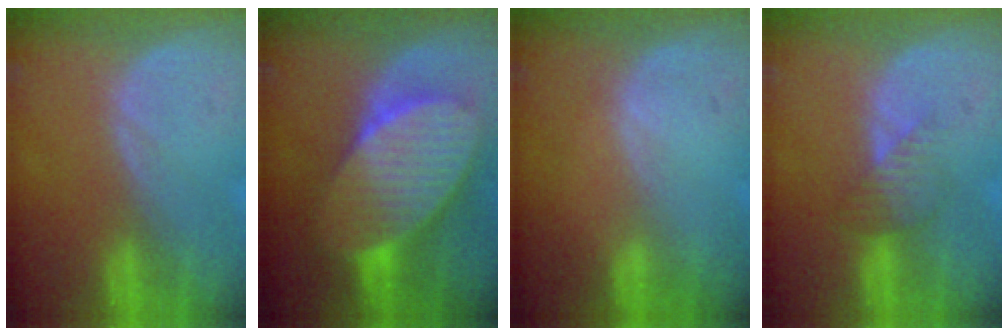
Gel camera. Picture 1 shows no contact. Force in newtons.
{"total": 10.9, "press": 10.9, "slide": 0.6}
{"total": 0.0}
{"total": 3.4, "press": 3.2, "slide": 1.2}